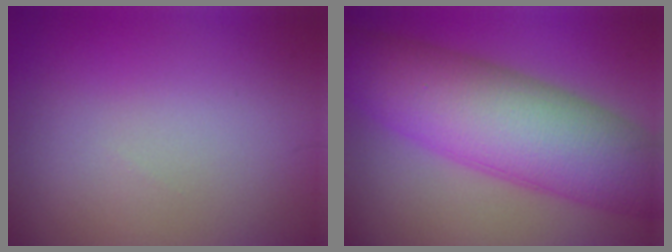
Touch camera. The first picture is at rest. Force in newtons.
{"total": 11.8, "press": 11.8, "slide": 0.0}